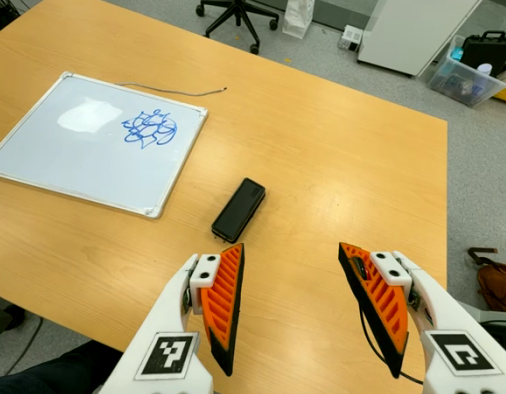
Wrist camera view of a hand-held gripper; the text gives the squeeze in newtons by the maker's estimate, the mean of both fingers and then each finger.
{"total": 0.0}